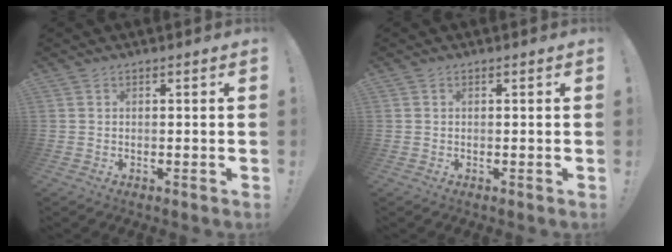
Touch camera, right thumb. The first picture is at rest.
{"total": 0.0}